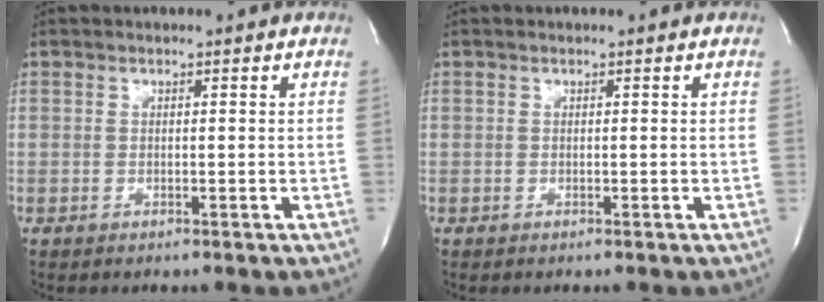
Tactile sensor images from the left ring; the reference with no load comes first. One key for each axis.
{"total": 0.0}